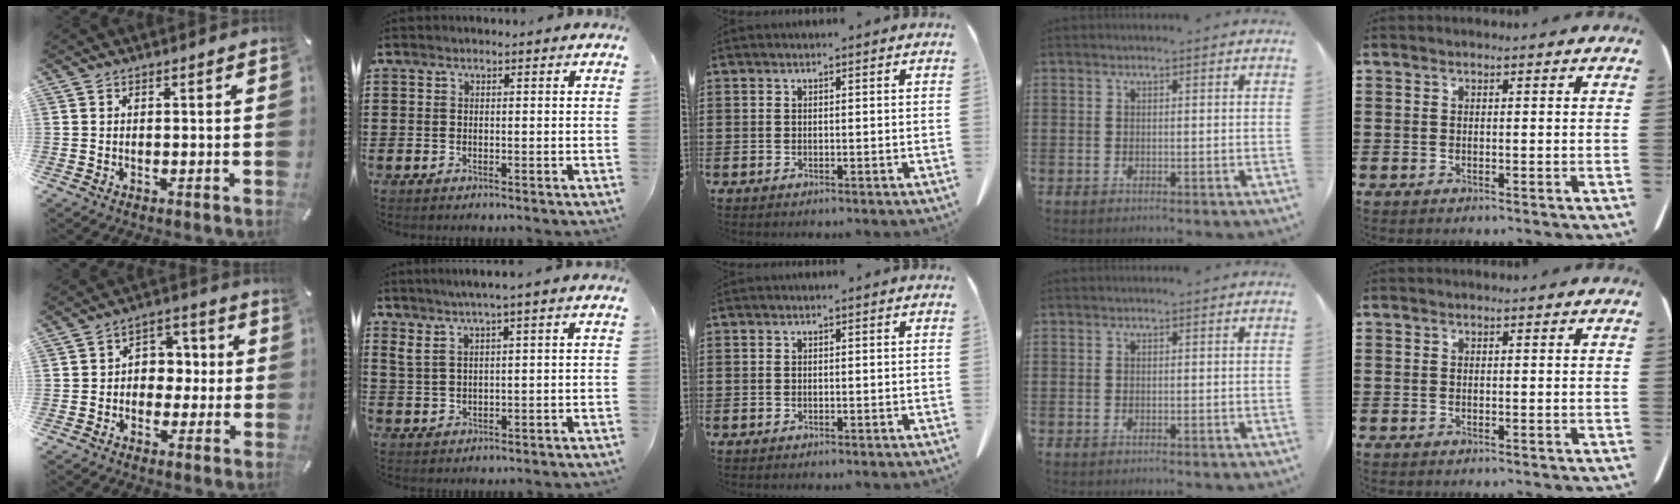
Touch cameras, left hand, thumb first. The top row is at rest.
{"thumb": {"total": 6.3, "force": [-1.1, 5.6, 2.7], "torque": [-0.035, 0.013, -0.025]}, "index": {"total": 2.6, "force": [1.3, 0.0, 2.3], "torque": [-0.047, 0.000, 0.019]}}